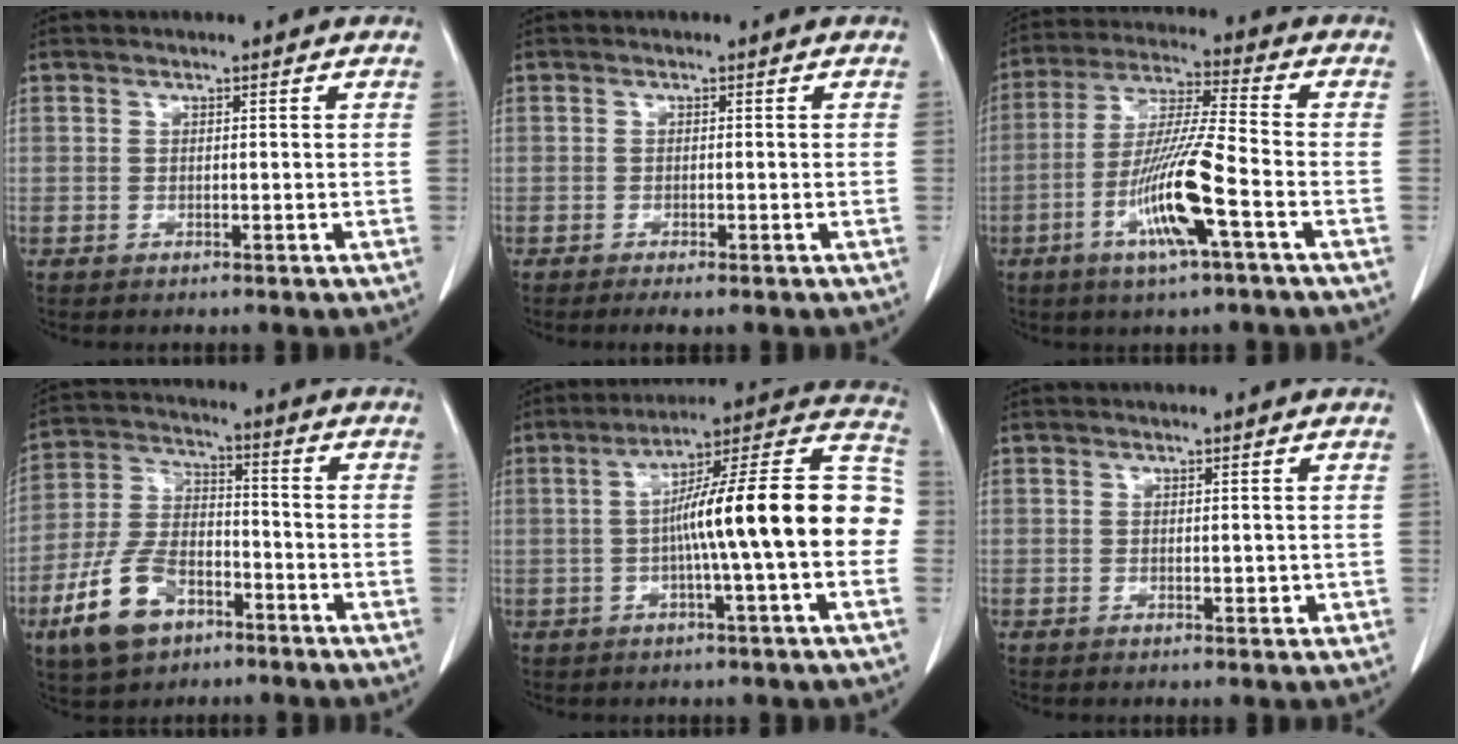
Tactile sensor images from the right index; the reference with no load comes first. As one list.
[{"total": 1.8, "force": [-1.3, 0.1, 1.3], "torque": [-0.022, -0.007, -0.019]}, {"total": 12.6, "force": [-4.8, 0.0, 11.6], "torque": [-0.232, -0.010, -0.093]}, {"total": 11.9, "force": [-6.5, 6.4, 7.6], "torque": [-0.172, 0.006, -0.121]}, {"total": 19.8, "force": [-1.1, 0.9, 19.7], "torque": [-0.269, 0.041, -0.023]}, {"total": 1.1, "force": [-0.1, 0.5, 1.0], "torque": [-0.014, -0.003, 0.002]}]